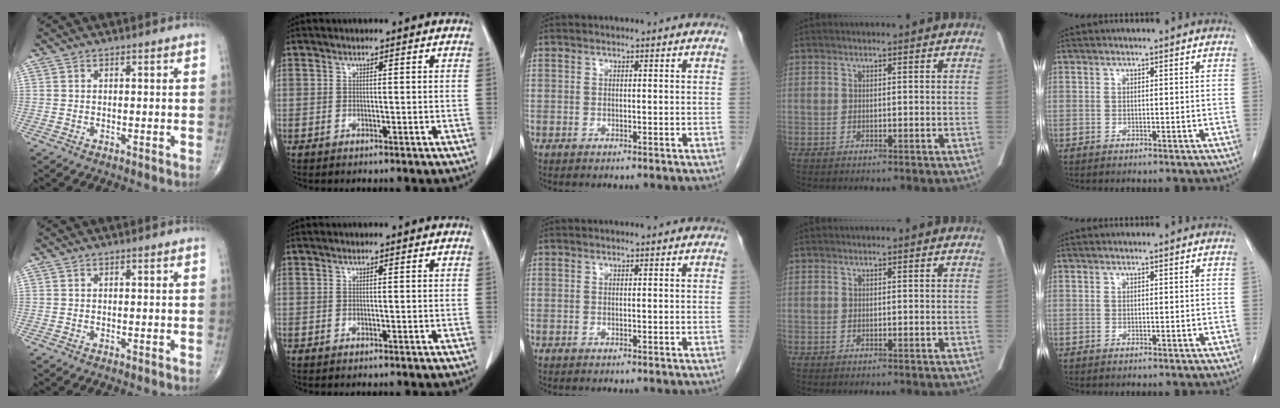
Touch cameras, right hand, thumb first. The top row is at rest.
{}